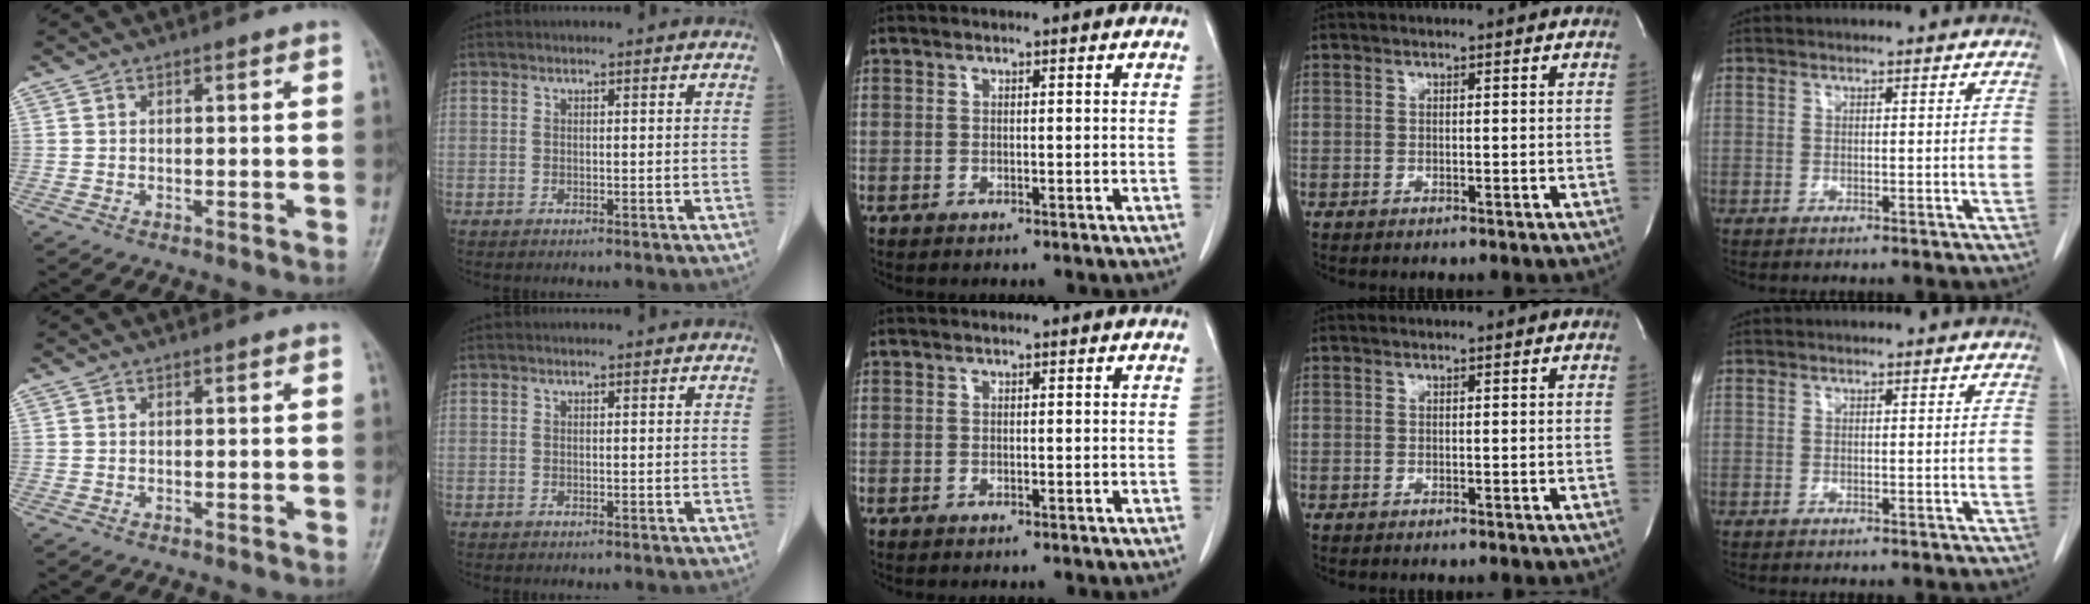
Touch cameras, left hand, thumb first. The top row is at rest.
{}